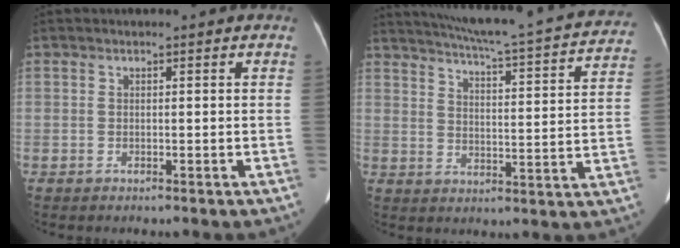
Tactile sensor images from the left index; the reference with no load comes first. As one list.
[{"total": 25.9, "force": [23.5, 2.1, 10.7], "torque": [-0.169, -0.038, 0.292]}]